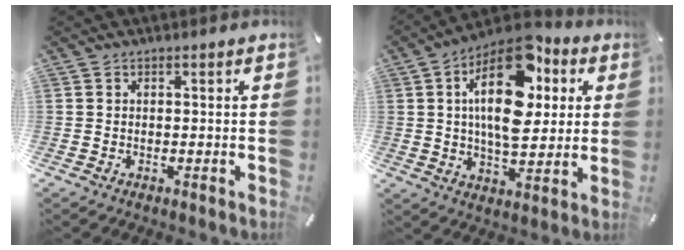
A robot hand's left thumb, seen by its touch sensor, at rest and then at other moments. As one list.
[{"total": 20.7, "force": [6.6, 11.3, 16.0], "torque": [-0.276, -0.024, 0.106]}]